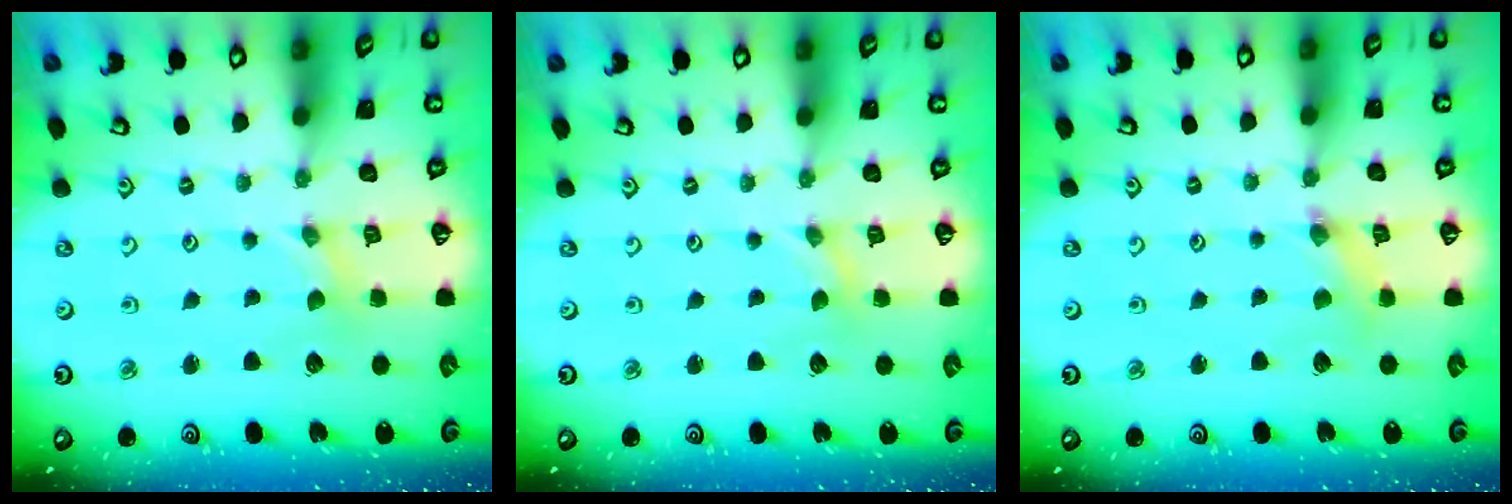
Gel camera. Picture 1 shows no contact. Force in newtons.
{"total": 0.0}
{"total": 1.8, "press": 1.8, "slide": 0.2}